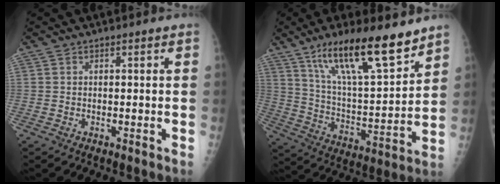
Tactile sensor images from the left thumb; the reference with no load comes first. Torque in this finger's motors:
{"motor_torque": [0.37, 0.33, 1.48, -1.30, 0.36]}